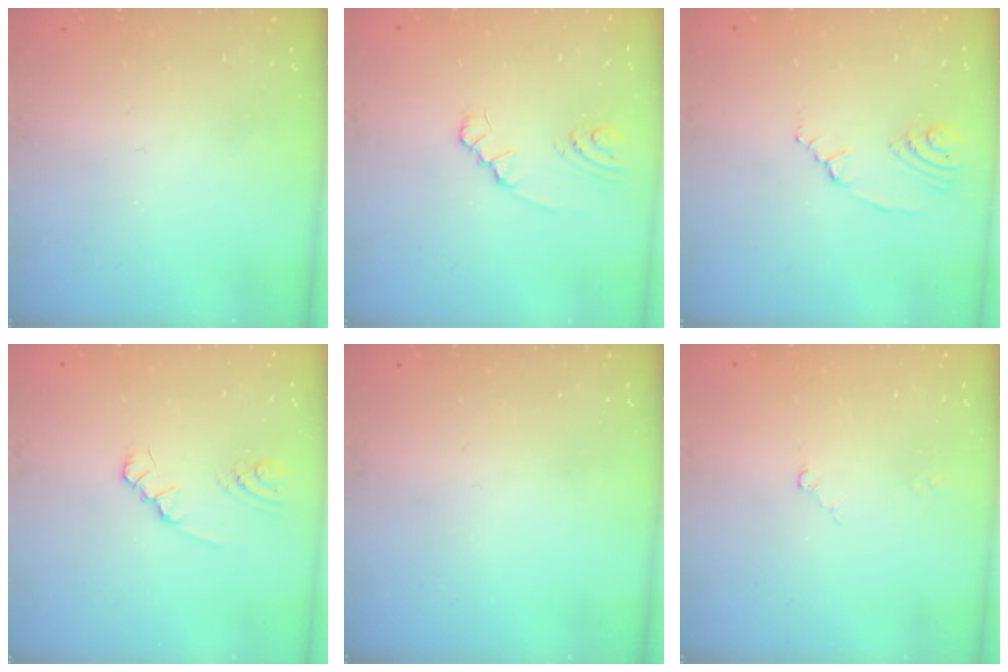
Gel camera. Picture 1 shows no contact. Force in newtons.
{"total": 1.7, "press": 1.7, "slide": 0.3}
{"total": 2.4, "press": 2.0, "slide": 1.3}
{"total": 1.7, "press": 1.6, "slide": 0.3}
{"total": 0.0}
{"total": 2.0, "press": 2.0, "slide": 0.3}